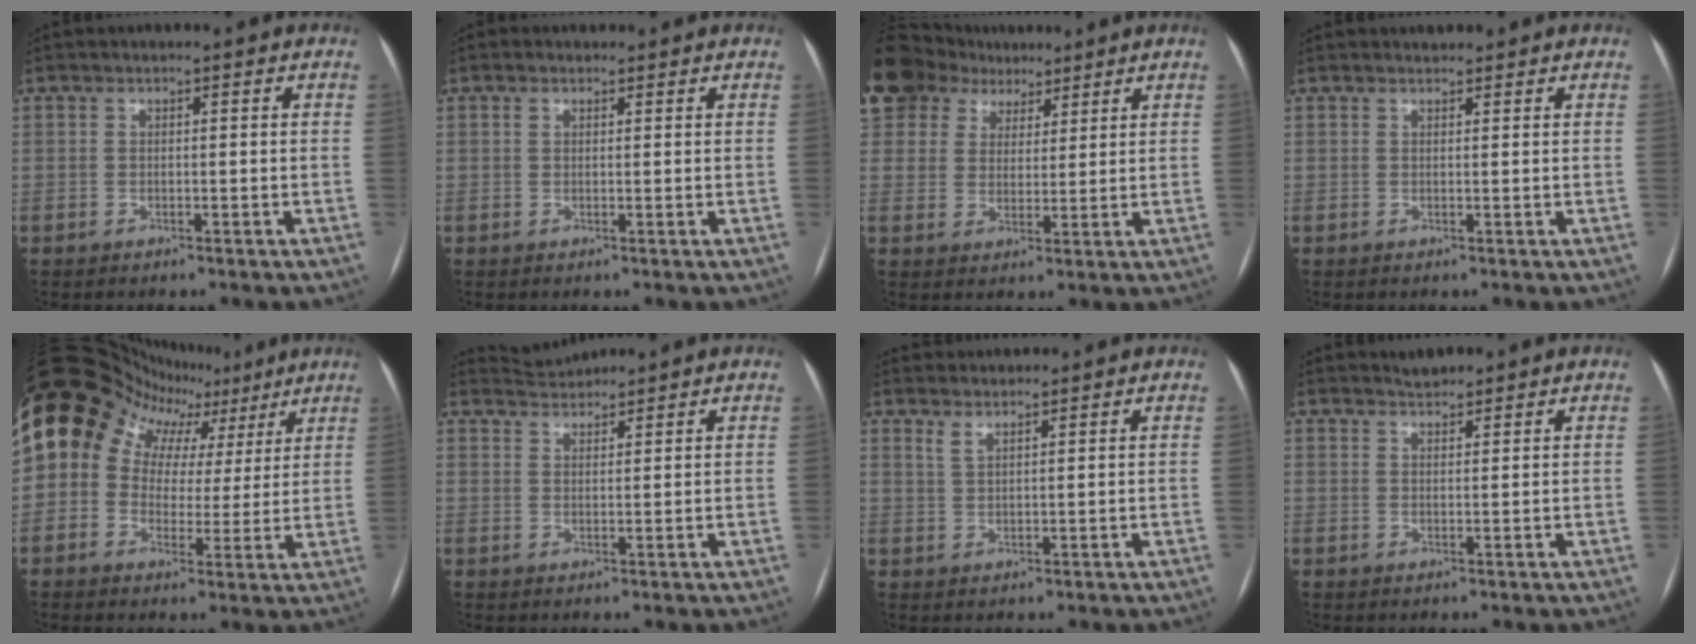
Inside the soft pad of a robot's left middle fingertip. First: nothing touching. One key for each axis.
{"total": 1.1, "fx": 0.7, "fy": 0.8, "fz": 0.4, "tx": -0.013, "ty": 0.010, "tz": 0.012}
{"total": 17.9, "fx": 11.9, "fy": 11.8, "fz": 6.2, "tx": -0.190, "ty": 0.065, "tz": 0.224}
{"total": 1.3, "fx": 1.2, "fy": 0.4, "fz": 0.3, "tx": -0.010, "ty": 0.011, "tz": 0.020}
{"total": 18.6, "fx": 8.5, "fy": 13.9, "fz": 9.0, "tx": -0.166, "ty": 0.088, "tz": 0.130}
{"total": 3.0, "fx": 2.9, "fy": -0.2, "fz": -0.7, "tx": 0.002, "ty": 0.012, "tz": 0.060}
{"total": 3.1, "fx": 3.0, "fy": 0.6, "fz": 0.5, "tx": -0.008, "ty": 0.014, "tz": 0.055}
{"total": 1.9, "fx": 1.9, "fy": 0.3, "fz": 0.2, "tx": -0.008, "ty": 0.006, "tz": 0.034}